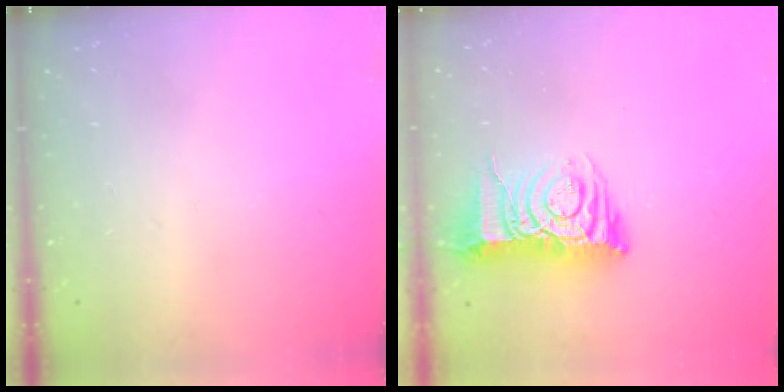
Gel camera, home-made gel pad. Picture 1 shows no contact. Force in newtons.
{"total": 10.2, "press": 10.1, "slide": 1.3}